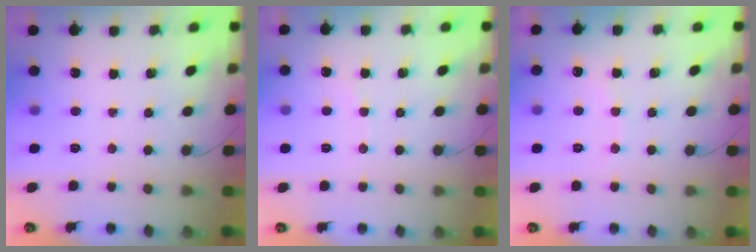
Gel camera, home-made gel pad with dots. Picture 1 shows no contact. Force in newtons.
{"total": 2.8, "press": 2.7, "slide": 0.7}
{"total": 6.6, "press": 6.5, "slide": 1.3}